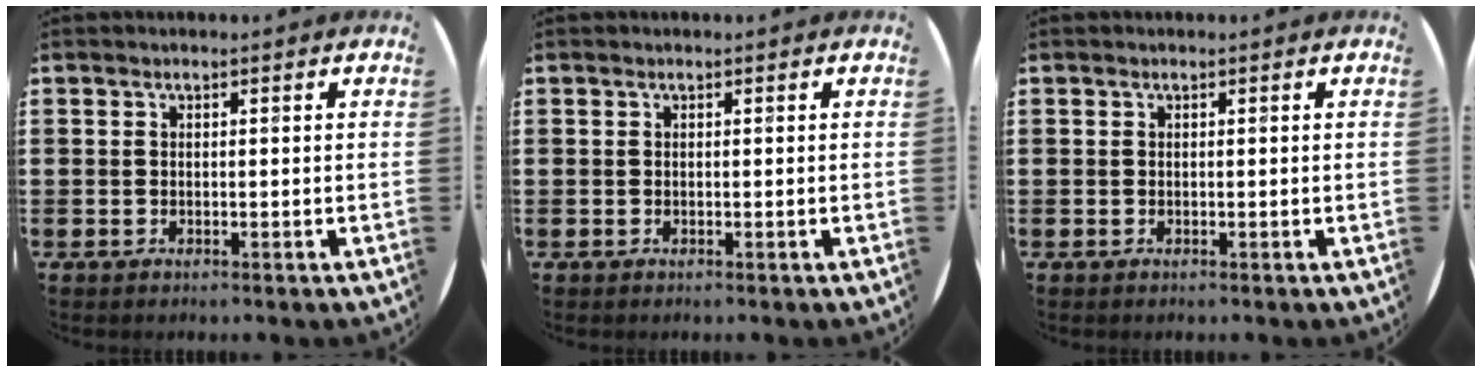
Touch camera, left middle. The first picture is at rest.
{"total": 0.0}
{"total": 0.0}